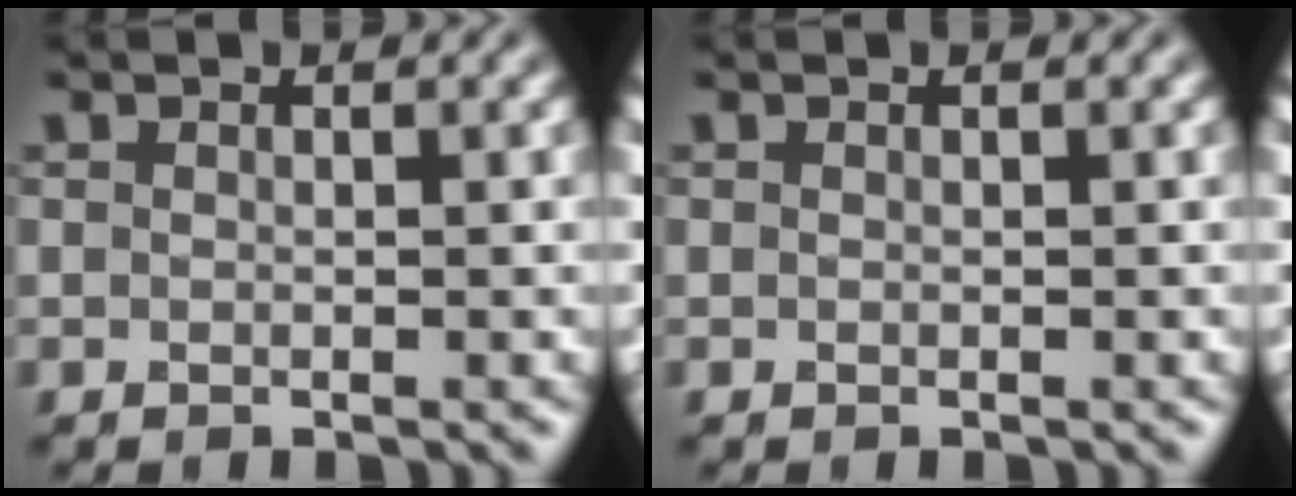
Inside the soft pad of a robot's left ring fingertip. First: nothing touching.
{"total": 0.0}